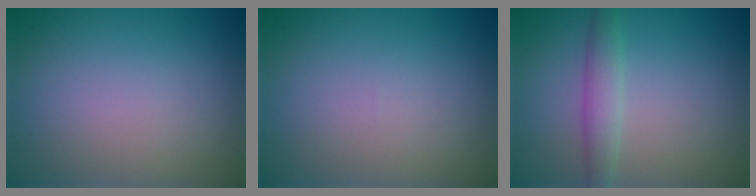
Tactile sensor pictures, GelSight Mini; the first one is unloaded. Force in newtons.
{"total": 0.0}
{"total": 2.1, "press": 2.1, "slide": 0.1}